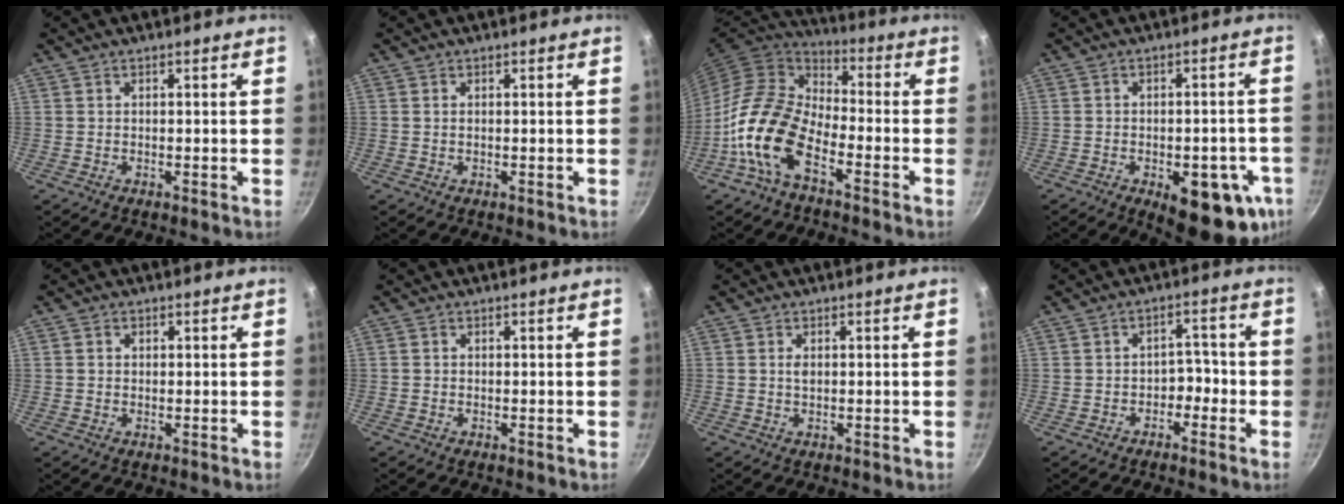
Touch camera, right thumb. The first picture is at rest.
{"total": 0.6, "force": [0.1, 0.3, 0.5], "torque": [-0.008, 0.001, 0.003]}
{"total": 14.9, "force": [-6.7, 7.9, 10.7], "torque": [-0.190, 0.051, -0.151]}
{"total": 16.2, "force": [-6.4, 7.5, 12.9], "torque": [-0.109, 0.008, -0.075]}
{"total": 1.1, "force": [0.3, 1.0, 0.4], "torque": [-0.005, 0.002, 0.003]}
{"total": 0.0}
{"total": 1.3, "force": [0.3, 0.8, 1.1], "torque": [-0.018, 0.000, 0.004]}
{"total": 3.7, "force": [-1.8, 2.5, 2.0], "torque": [0.004, 0.028, -0.030]}